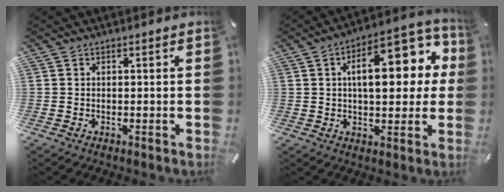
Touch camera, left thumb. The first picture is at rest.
{"total": 17.8, "force": [4.6, 8.7, 14.8], "torque": [-0.207, -0.013, 0.072]}